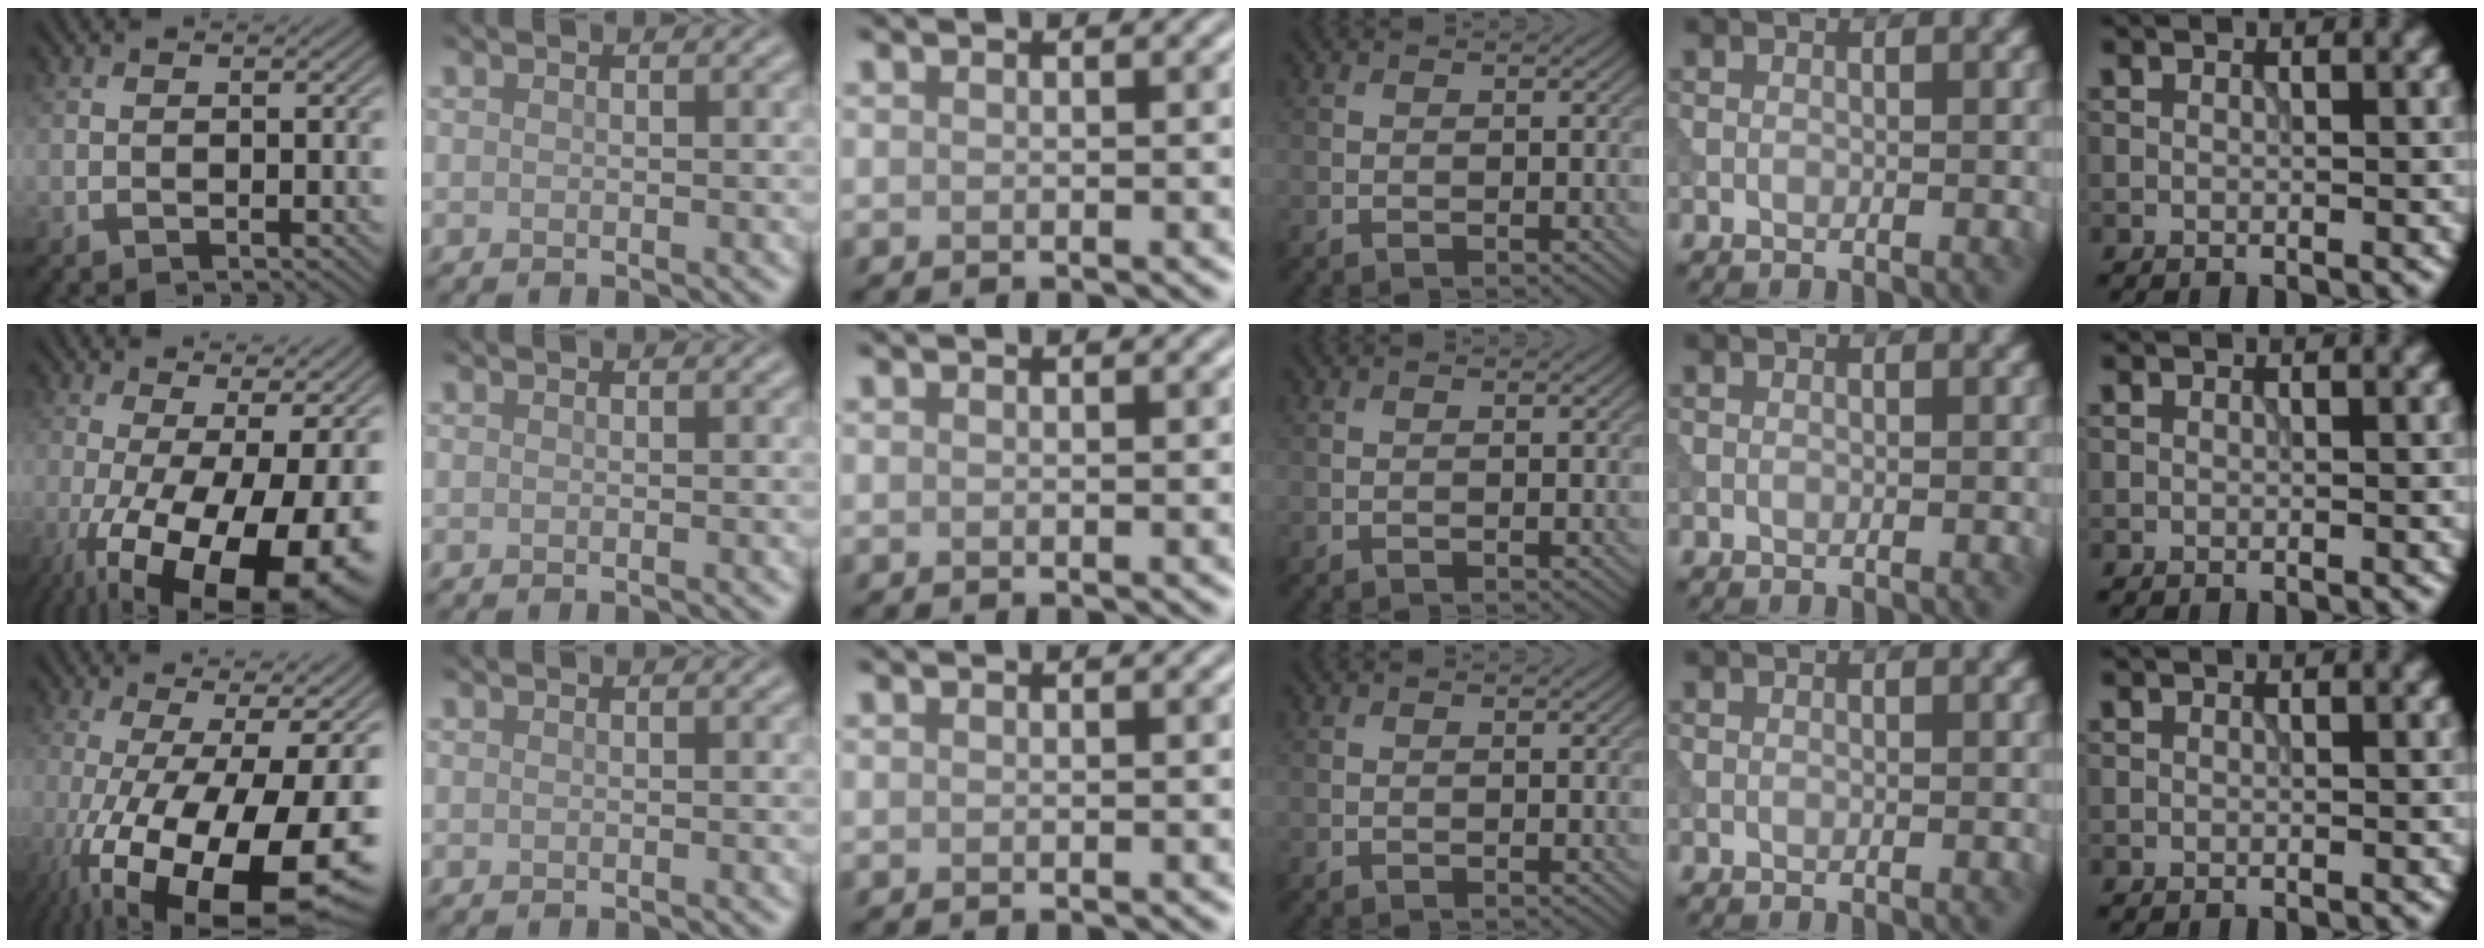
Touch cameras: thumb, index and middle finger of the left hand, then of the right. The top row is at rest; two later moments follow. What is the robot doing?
{"motion": "extract", "object": "tissue"}